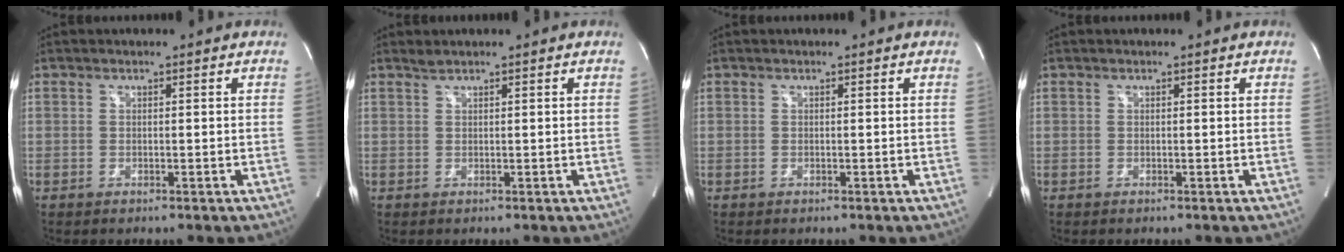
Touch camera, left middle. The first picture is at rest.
{"total": 0.7, "force": [0.7, -0.2, 0.1], "torque": [-0.010, 0.003, 0.018]}
{"total": 0.0}
{"total": 0.0}